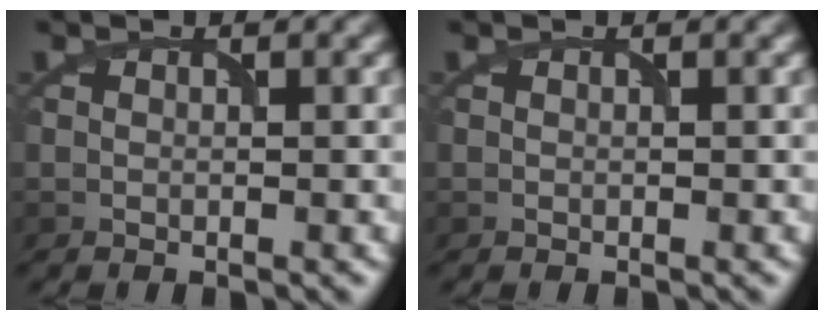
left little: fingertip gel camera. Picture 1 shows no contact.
{"total": 0.0}